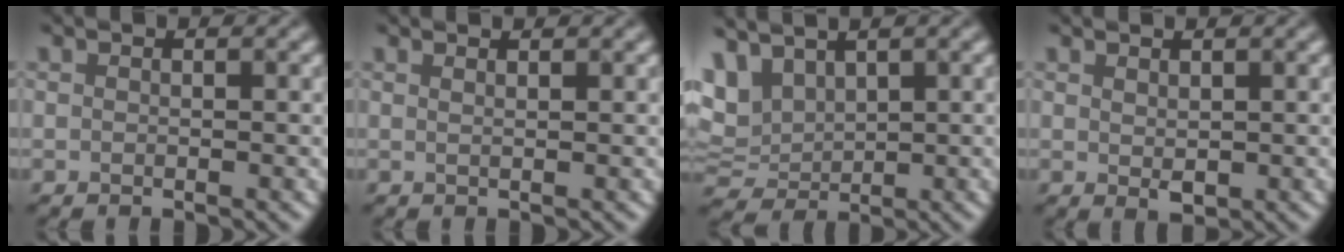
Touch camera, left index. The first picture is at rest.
{"total": 1.4, "force": [1.0, 0.5, 0.8], "torque": [-0.001, 0.018, 0.000]}
{"total": 4.3, "force": [3.0, 1.7, 2.6], "torque": [-0.097, 0.011, 0.085]}
{"total": 0.6, "force": [0.0, -0.6, -0.1], "torque": [-0.024, -0.004, 0.031]}